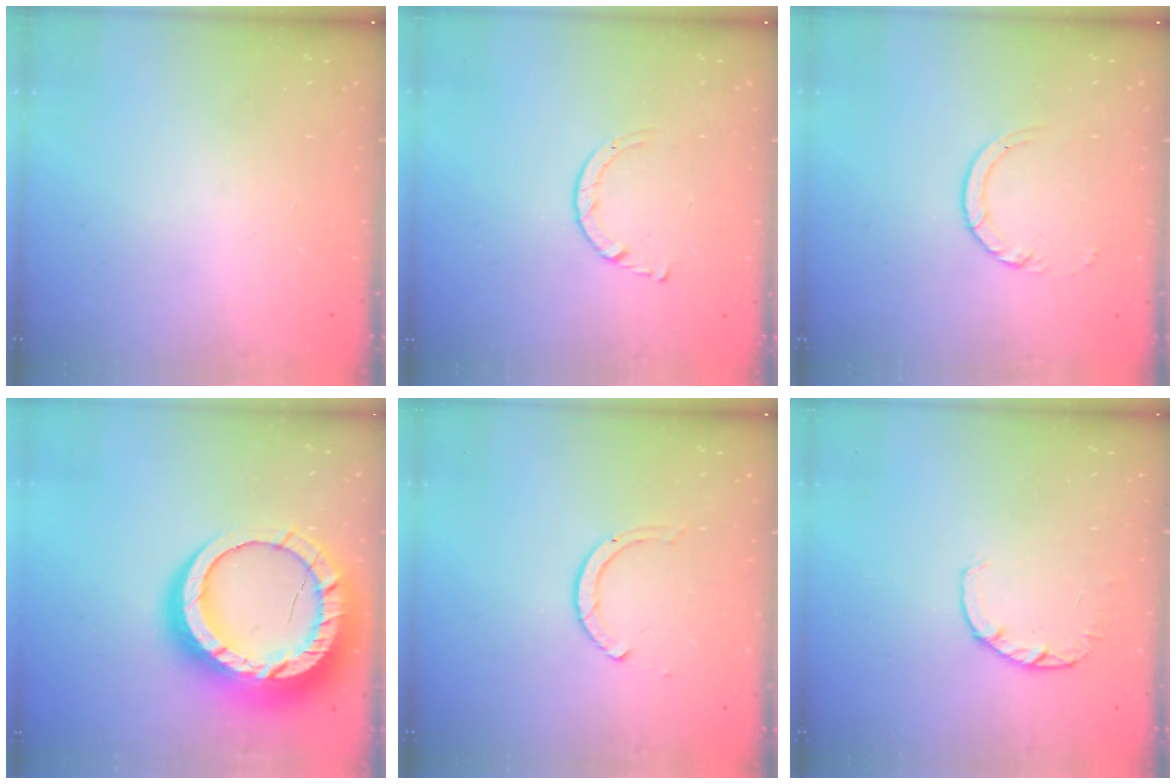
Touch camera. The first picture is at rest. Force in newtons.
{"total": 2.7, "press": 2.7, "slide": 0.3}
{"total": 3.0, "press": 2.9, "slide": 0.4}
{"total": 23.7, "press": 23.7, "slide": 2.1}
{"total": 2.6, "press": 2.6, "slide": 0.3}
{"total": 2.8, "press": 2.7, "slide": 0.5}